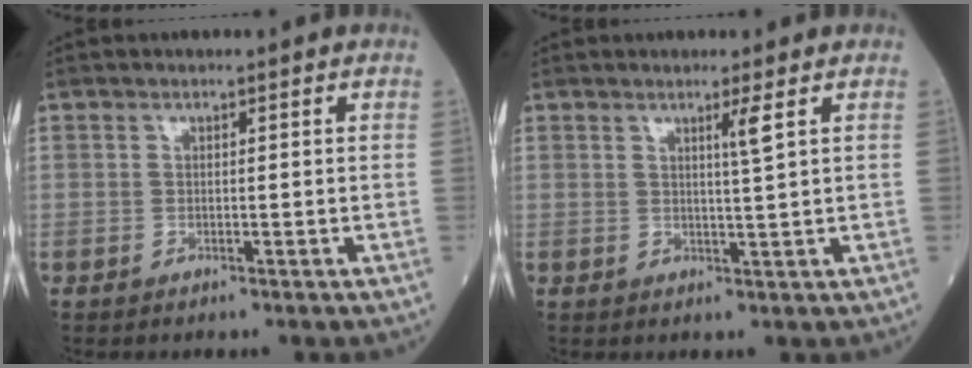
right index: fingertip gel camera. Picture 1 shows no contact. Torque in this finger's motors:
{"motor_torque": [0.04, 0.08, 0.01, 0.01]}